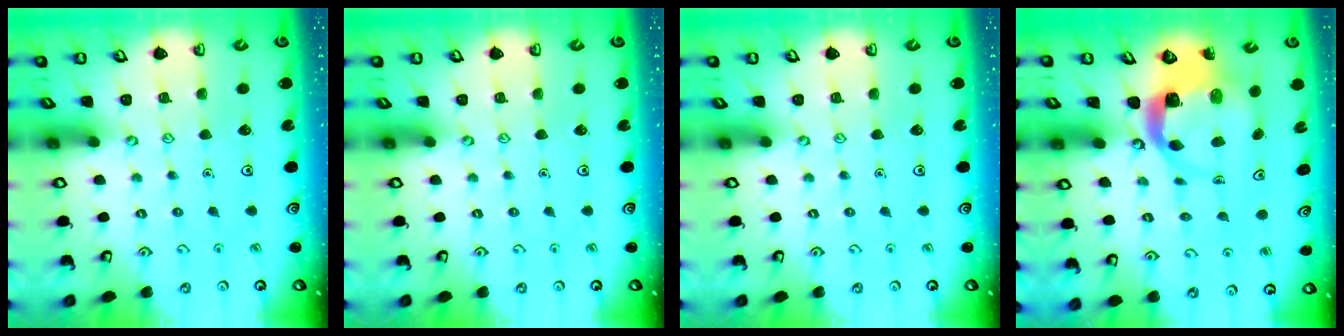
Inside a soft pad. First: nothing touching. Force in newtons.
{"total": 0.0}
{"total": 0.0}
{"total": 5.1, "press": 5.1, "slide": 0.7}